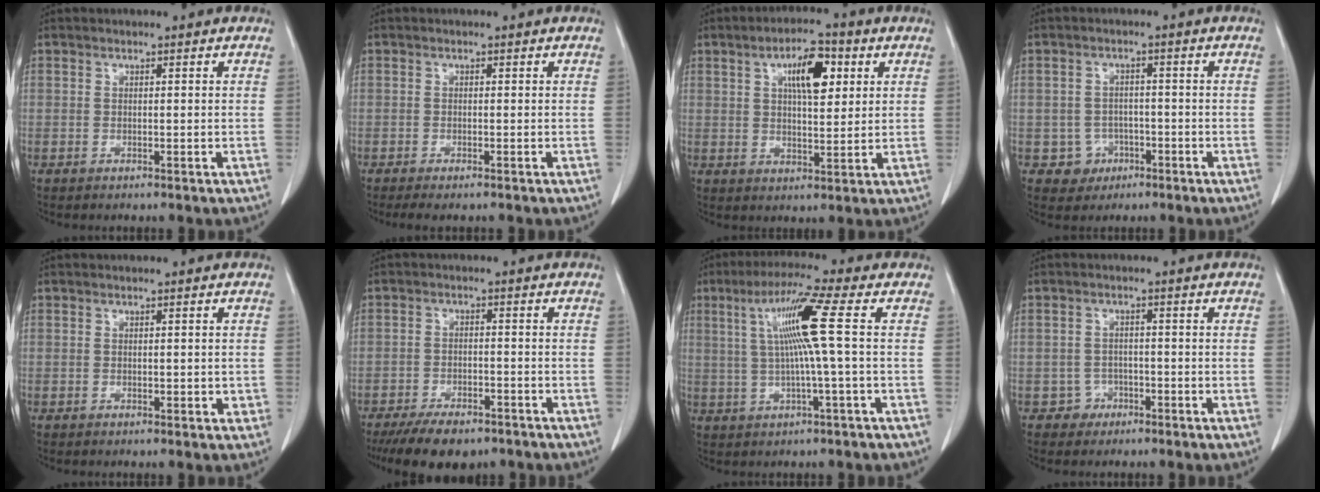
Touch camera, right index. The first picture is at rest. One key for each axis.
{"total": 3.3, "fx": -2.8, "fy": 0.6, "fz": 1.8, "tx": -0.023, "ty": -0.007, "tz": -0.037}
{"total": 8.1, "fx": 3.0, "fy": 2.7, "fz": 7.0, "tx": -0.117, "ty": 0.011, "tz": 0.050}
{"total": 3.8, "fx": -1.4, "fy": 3.5, "fz": -0.1, "tx": 0.010, "ty": 0.015, "tz": -0.013}
{"total": 1.5, "fx": -0.1, "fy": 0.8, "fz": 1.2, "tx": -0.017, "ty": 0.000, "tz": 0.005}
{"total": 9.6, "fx": -7.4, "fy": 3.8, "fz": 4.9, "tx": -0.073, "ty": -0.006, "tz": -0.112}
{"total": 9.3, "fx": 1.6, "fy": -1.5, "fz": 9.0, "tx": -0.168, "ty": 0.015, "tz": 0.033}
{"total": 2.4, "fx": -1.2, "fy": 2.0, "fz": -0.3, "tx": 0.014, "ty": 0.014, "tz": -0.020}